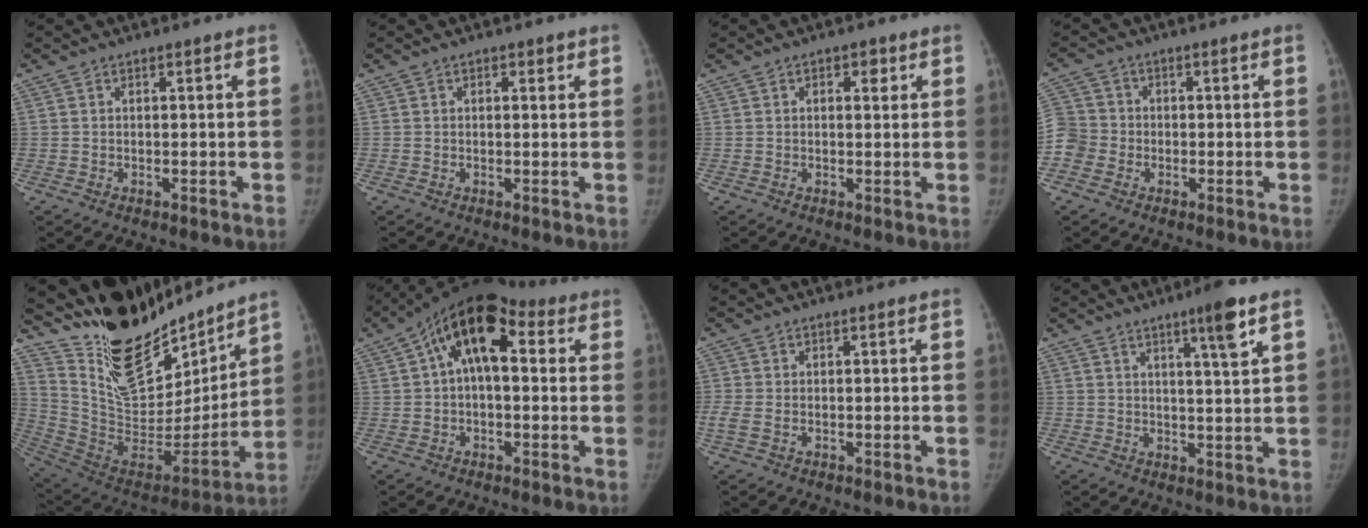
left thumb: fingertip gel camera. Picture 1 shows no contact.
{"total": 1.2, "force": [0.6, 0.8, 0.7], "torque": [0.006, 0.000, 0.004]}
{"total": 2.3, "force": [1.0, 1.5, 1.4], "torque": [0.003, 0.000, 0.008]}
{"total": 6.9, "force": [-2.2, 6.3, 1.7], "torque": [-0.025, 0.017, -0.049]}
{"total": 26.0, "force": [20.7, 10.8, 11.6], "torque": [-0.150, -0.112, 0.357]}
{"total": 13.7, "force": [3.7, 7.3, 11.0], "torque": [-0.157, 0.037, 0.048]}
{"total": 2.6, "force": [-0.6, 1.6, 2.0], "torque": [-0.063, 0.004, -0.011]}
{"total": 6.4, "force": [3.6, 0.1, 5.3], "torque": [-0.080, -0.021, 0.056]}